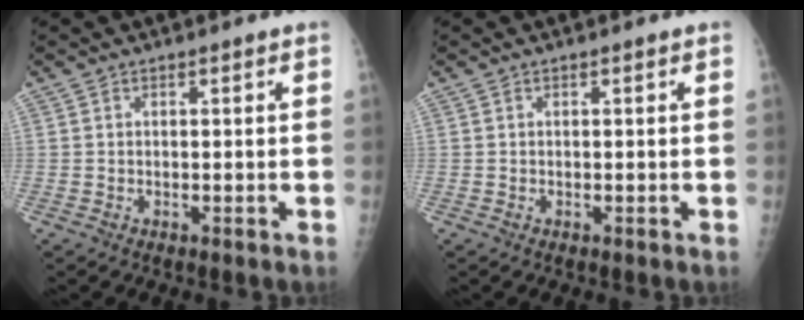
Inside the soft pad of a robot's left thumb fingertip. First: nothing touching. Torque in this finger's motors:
{"motor_torque": [-0.03, 0.02, -0.04, -0.03, 0.00]}